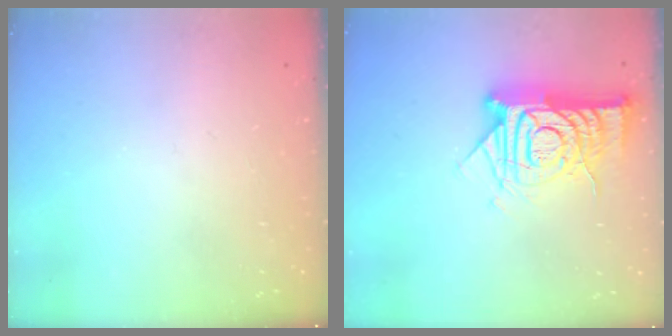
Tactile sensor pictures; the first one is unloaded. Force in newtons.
{"total": 15.4, "press": 15.3, "slide": 1.6}